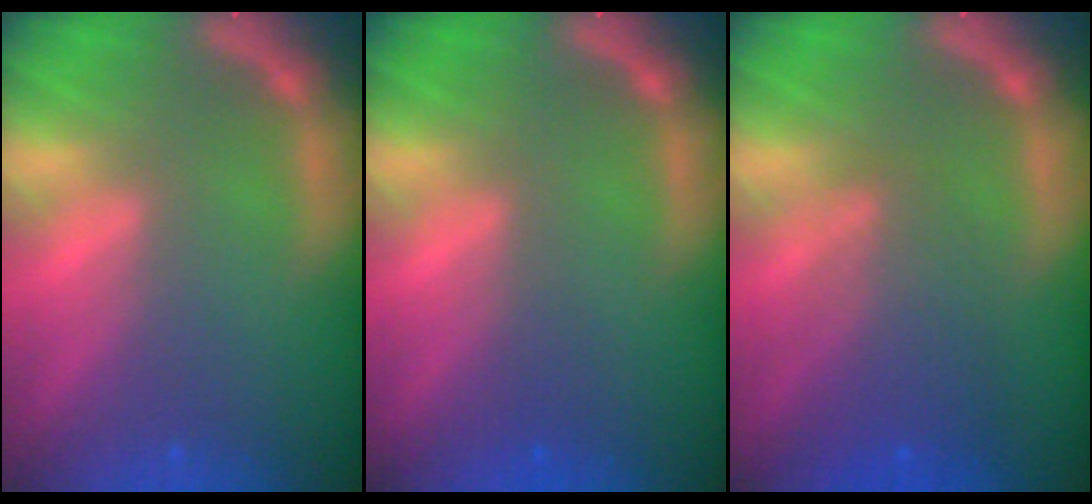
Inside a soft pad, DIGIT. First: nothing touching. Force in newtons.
{"total": 0.9}
{"total": 4.5}